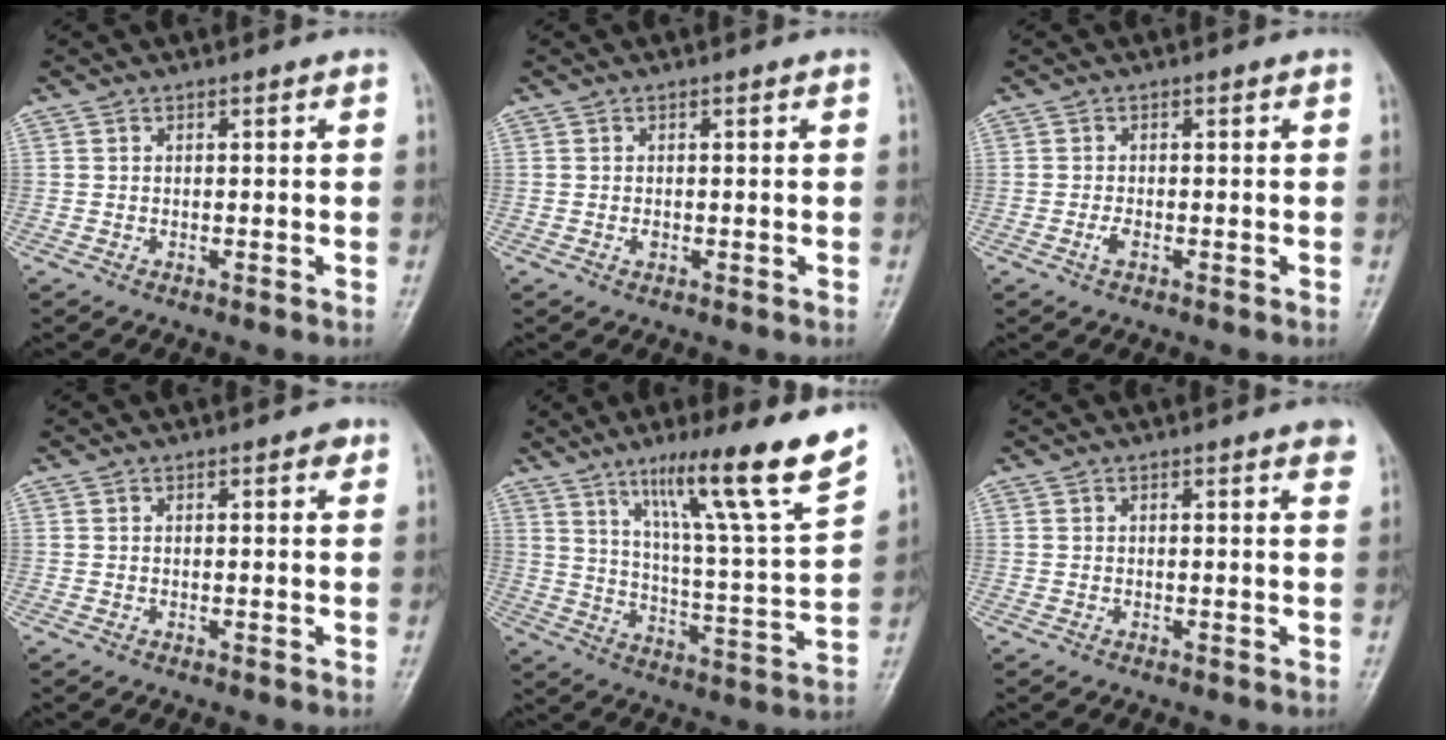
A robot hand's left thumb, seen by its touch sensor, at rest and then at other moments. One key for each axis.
{"total": 1.0, "fx": 0.0, "fy": 0.6, "fz": 0.8, "tx": -0.008, "ty": 0.001, "tz": 0.000}
{"total": 1.5, "fx": -0.5, "fy": 0.6, "fz": 1.3, "tx": -0.025, "ty": 0.001, "tz": -0.011}
{"total": 1.7, "fx": 1.0, "fy": 0.7, "fz": 1.2, "tx": -0.011, "ty": -0.002, "tz": 0.009}
{"total": 19.3, "fx": 12.4, "fy": 0.6, "fz": 14.8, "tx": -0.209, "ty": -0.062, "tz": 0.195}
{"total": 2.0, "fx": 1.4, "fy": 0.3, "fz": 1.5, "tx": -0.015, "ty": -0.002, "tz": 0.012}